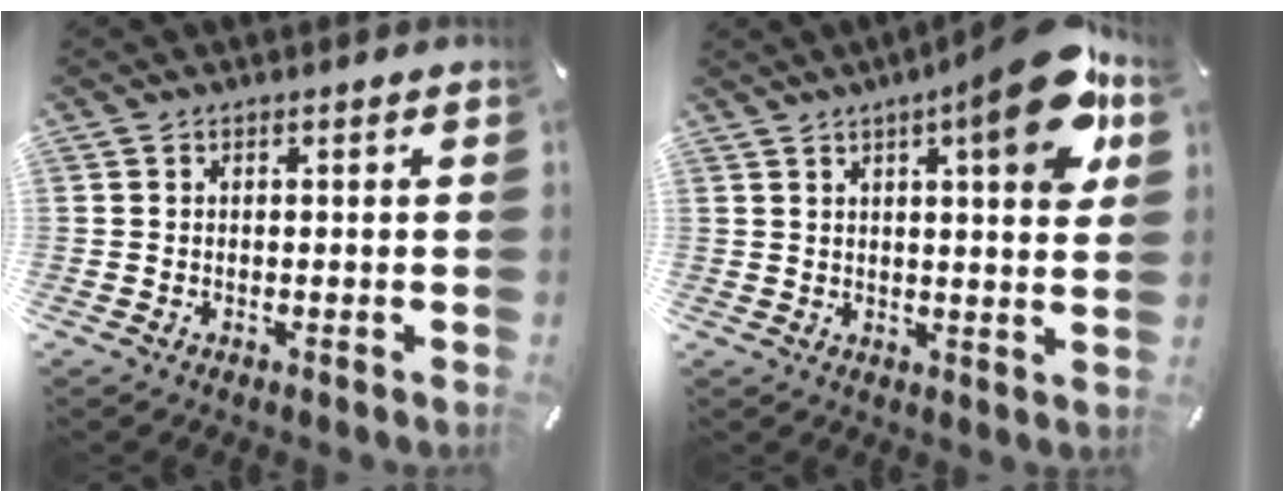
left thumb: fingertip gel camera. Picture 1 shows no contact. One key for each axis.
{"total": 14.4, "fx": 6.9, "fy": 3.3, "fz": 12.3, "tx": -0.157, "ty": -0.036, "tz": 0.099}